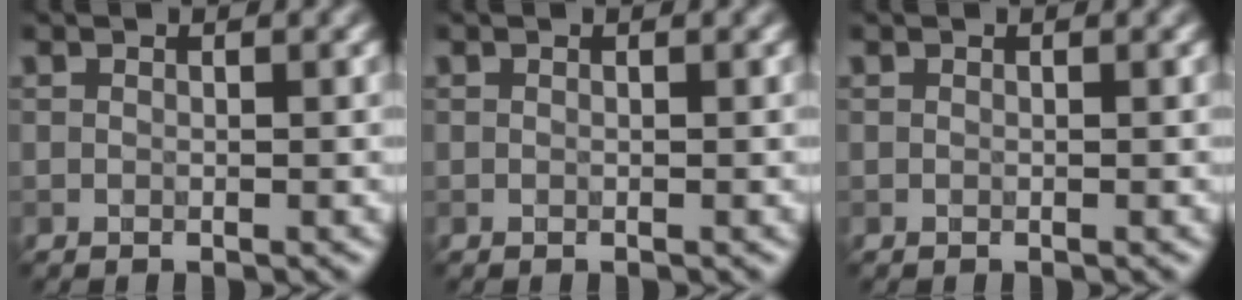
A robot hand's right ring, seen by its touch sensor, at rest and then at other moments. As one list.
[{"total": 0.0}, {"total": 0.0}]